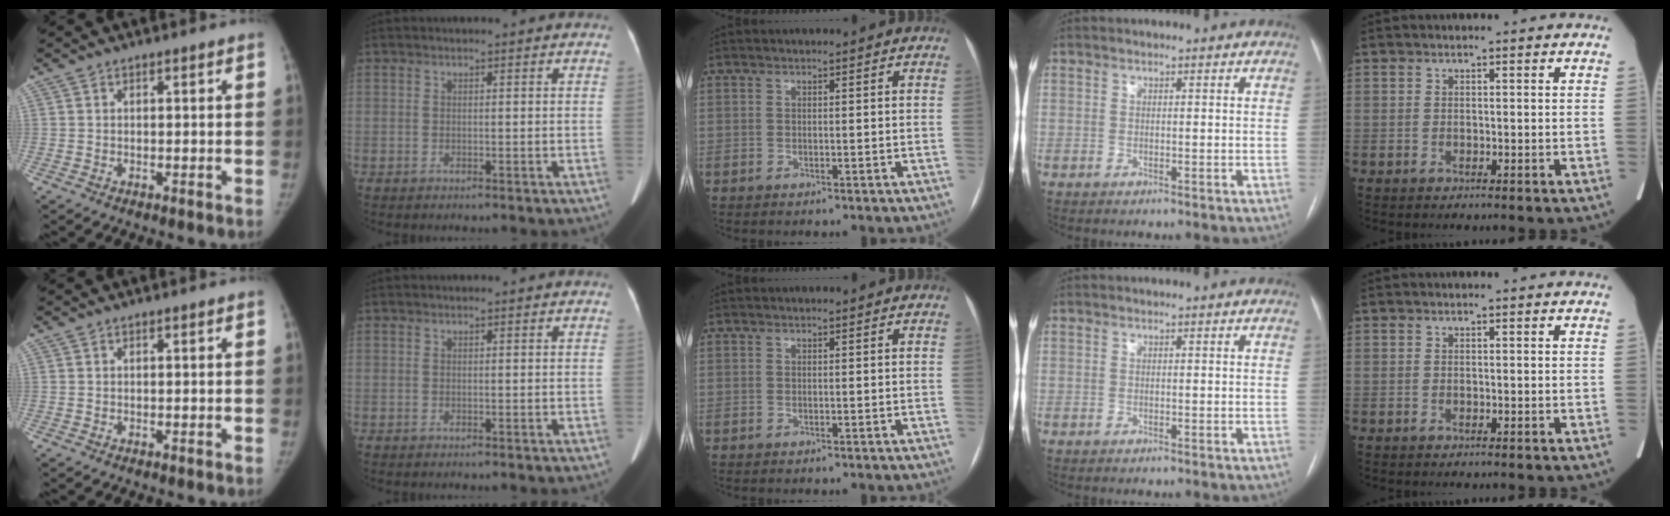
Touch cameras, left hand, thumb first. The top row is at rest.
{}